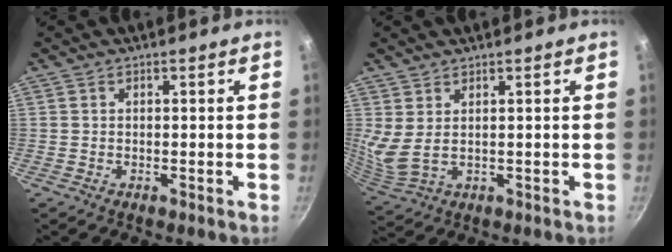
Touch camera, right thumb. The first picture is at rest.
{"total": 3.0, "force": [1.0, 1.2, 2.5], "torque": [-0.055, -0.006, 0.030]}